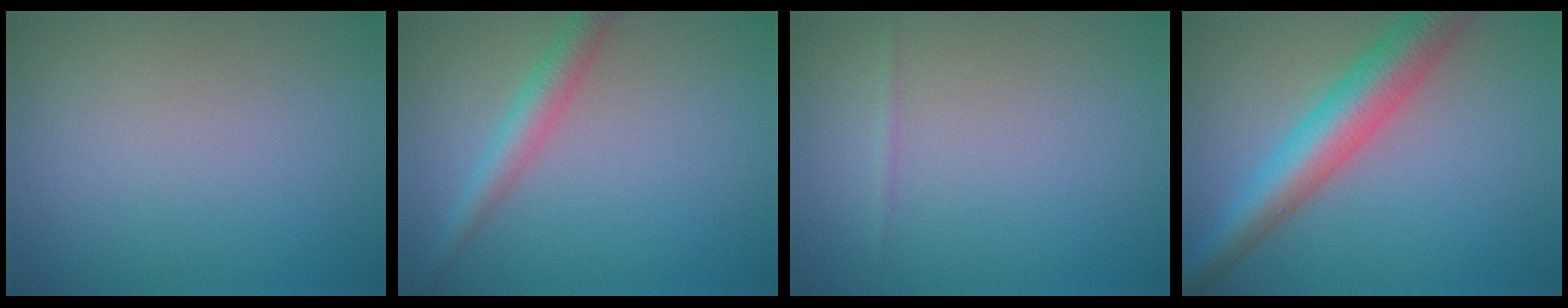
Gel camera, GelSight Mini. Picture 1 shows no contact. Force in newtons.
{"total": 2.9, "press": 2.9, "slide": 0.1}
{"total": 0.5, "press": 0.5, "slide": 0.0}
{"total": 6.8, "press": 6.8, "slide": 0.1}